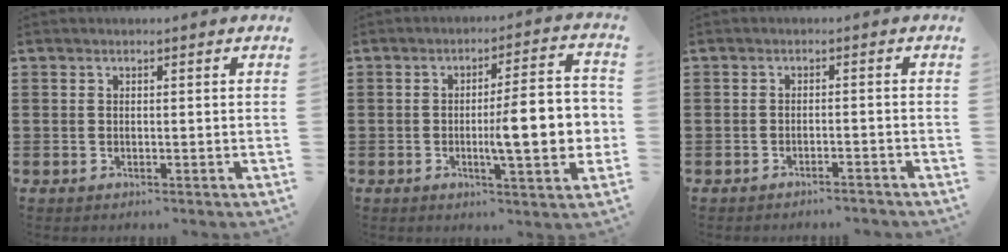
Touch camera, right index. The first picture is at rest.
{"total": 10.9, "force": [-1.2, 2.2, 10.6], "torque": [-0.155, -0.007, -0.025]}
{"total": 1.7, "force": [-1.7, -0.1, 0.4], "torque": [-0.009, 0.002, -0.034]}